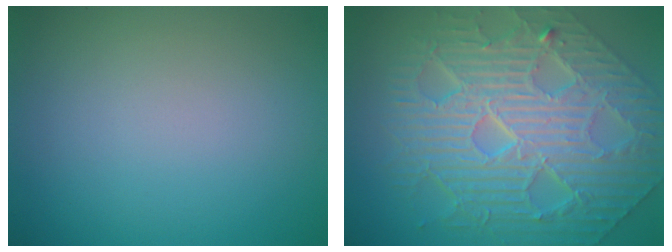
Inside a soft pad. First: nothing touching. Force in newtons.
{"total": 10.8, "press": 7.4, "slide": 7.9}